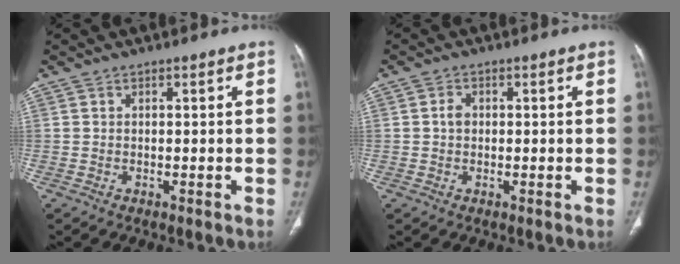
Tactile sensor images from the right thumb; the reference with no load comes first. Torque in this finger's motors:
{"motor_torque": [-0.33, 0.17, -0.25, 0.03, 0.00]}